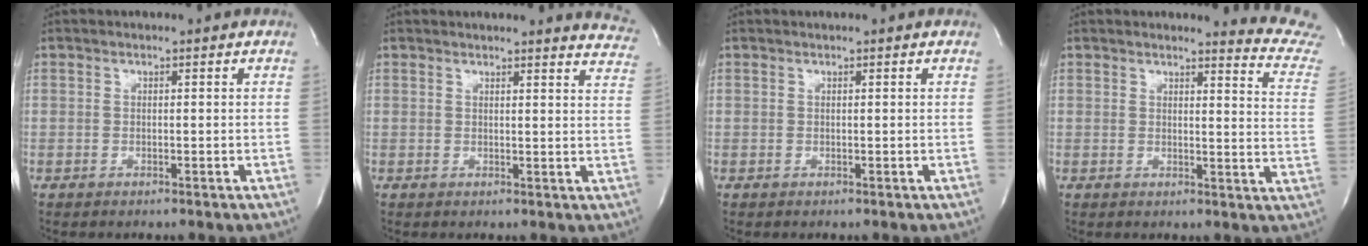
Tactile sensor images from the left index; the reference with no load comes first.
{"total": 10.3, "force": [10.1, 1.2, 1.8], "torque": [0.005, -0.060, 0.075]}
{"total": 0.0}
{"total": 9.2, "force": [9.1, -1.0, 0.1], "torque": [0.001, -0.121, 0.070]}